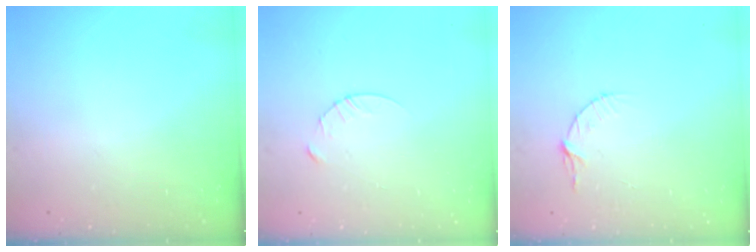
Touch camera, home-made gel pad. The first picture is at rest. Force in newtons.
{"total": 3.8, "press": 3.8, "slide": 0.3}
{"total": 3.4, "press": 3.4, "slide": 0.4}